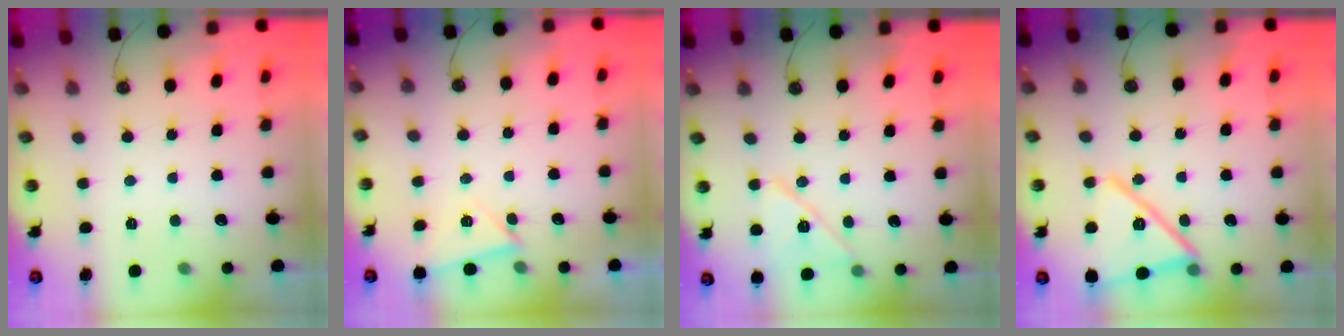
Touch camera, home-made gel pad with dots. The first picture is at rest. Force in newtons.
{"total": 3.9, "press": 3.8, "slide": 0.7}
{"total": 13.5, "press": 12.9, "slide": 3.9}
{"total": 18.6, "press": 18.2, "slide": 4.0}